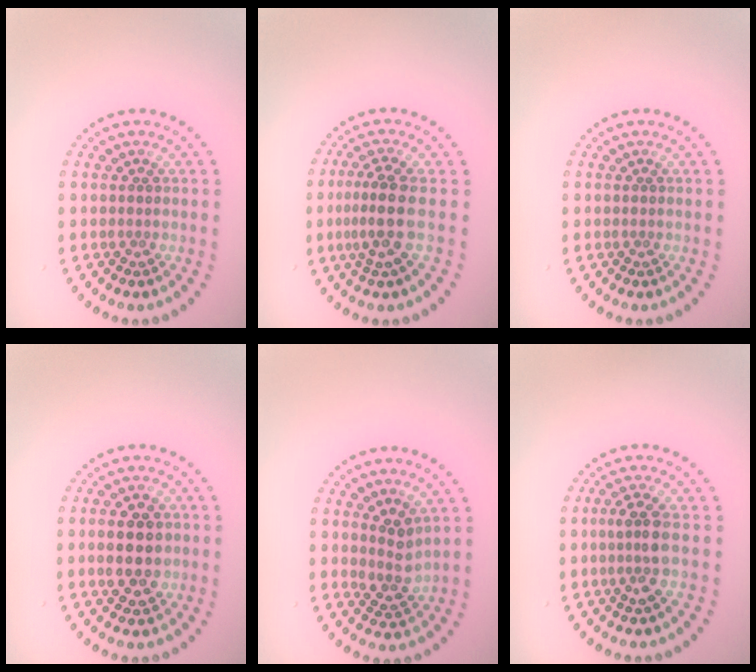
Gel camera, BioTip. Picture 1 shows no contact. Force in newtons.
{"total": 3.3, "press": 2.8, "slide": 1.8}
{"total": 0.0}
{"total": 4.7, "press": 4.7, "slide": 0.2}
{"total": 2.6, "press": 2.0, "slide": 1.6}
{"total": 2.6, "press": 2.4, "slide": 1.1}